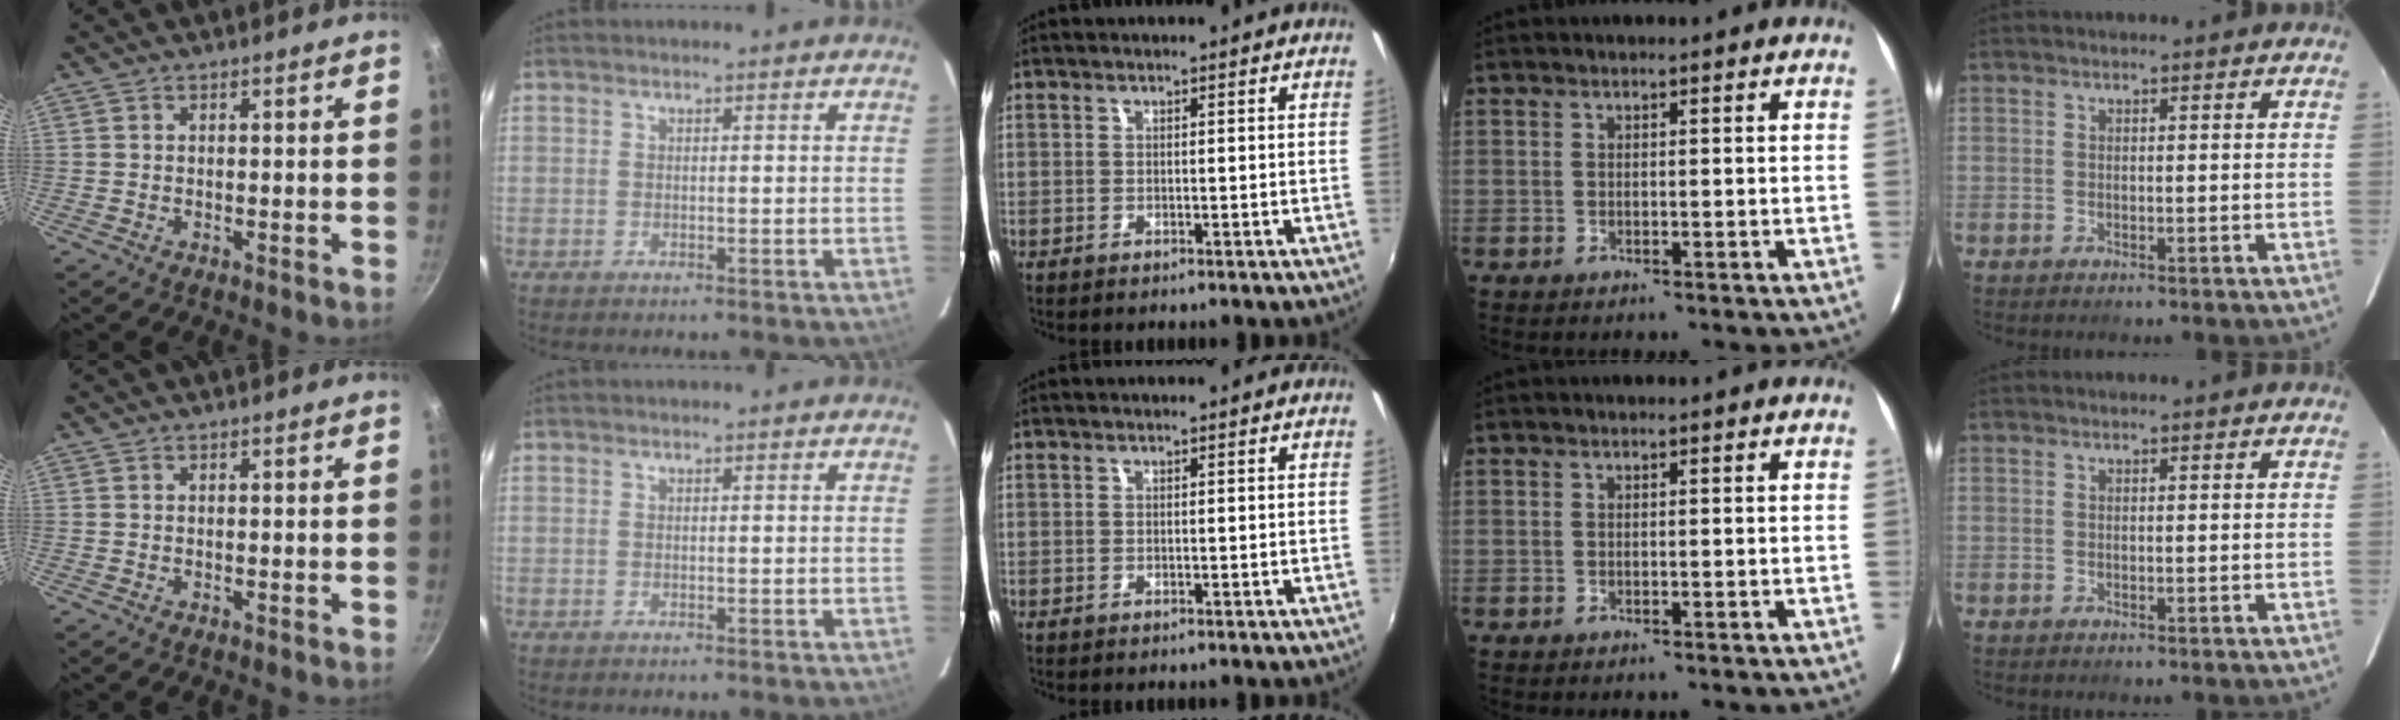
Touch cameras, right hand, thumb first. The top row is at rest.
{}